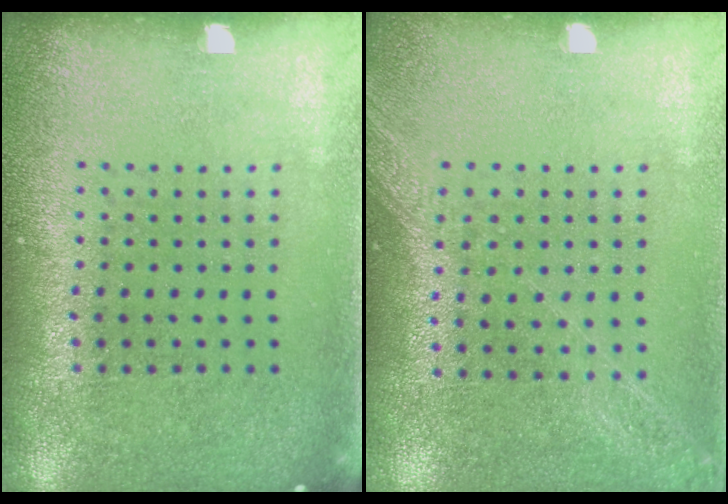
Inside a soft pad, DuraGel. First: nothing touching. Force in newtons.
{"total": 1.3, "press": 1.2, "slide": 0.2}